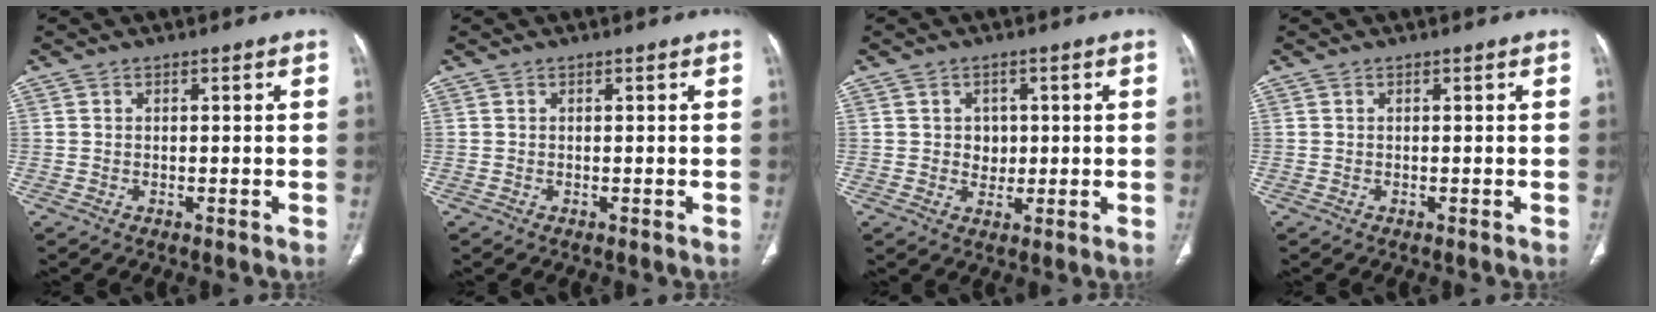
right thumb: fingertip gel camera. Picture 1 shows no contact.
{"total": 0.0}
{"total": 3.1, "force": [0.4, 2.7, 1.5], "torque": [-0.002, -0.001, 0.008]}
{"total": 0.0}